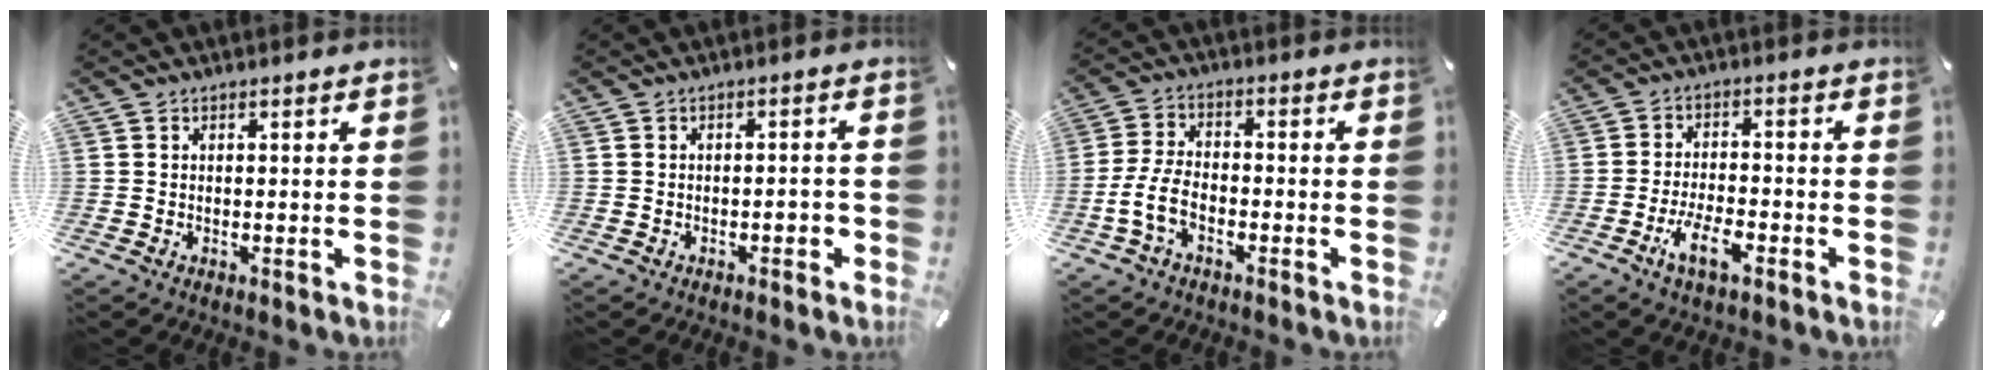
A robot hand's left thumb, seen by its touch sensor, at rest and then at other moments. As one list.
[{"total": 2.4, "force": [-1.4, 1.3, 1.6], "torque": [-0.028, 0.005, -0.026]}, {"total": 7.6, "force": [-3.5, 4.2, 5.3], "torque": [-0.123, 0.007, -0.067]}, {"total": 7.8, "force": [-4.0, 3.3, 5.7], "torque": [-0.113, 0.012, -0.072]}]